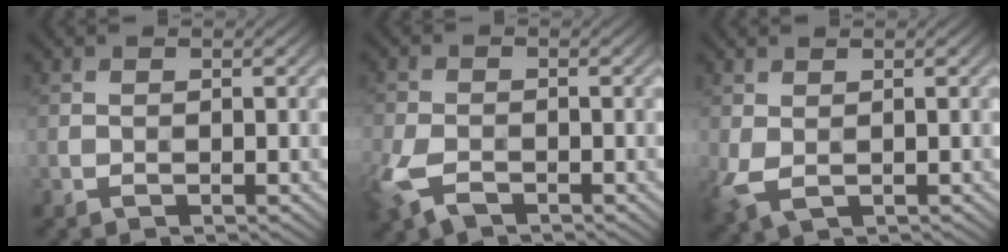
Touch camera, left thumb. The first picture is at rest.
{"total": 7.0, "force": [-3.4, 3.9, 4.7], "torque": [-0.122, -0.025, -0.063]}
{"total": 3.6, "force": [-0.3, 2.1, 2.9], "torque": [-0.073, -0.011, 0.001]}